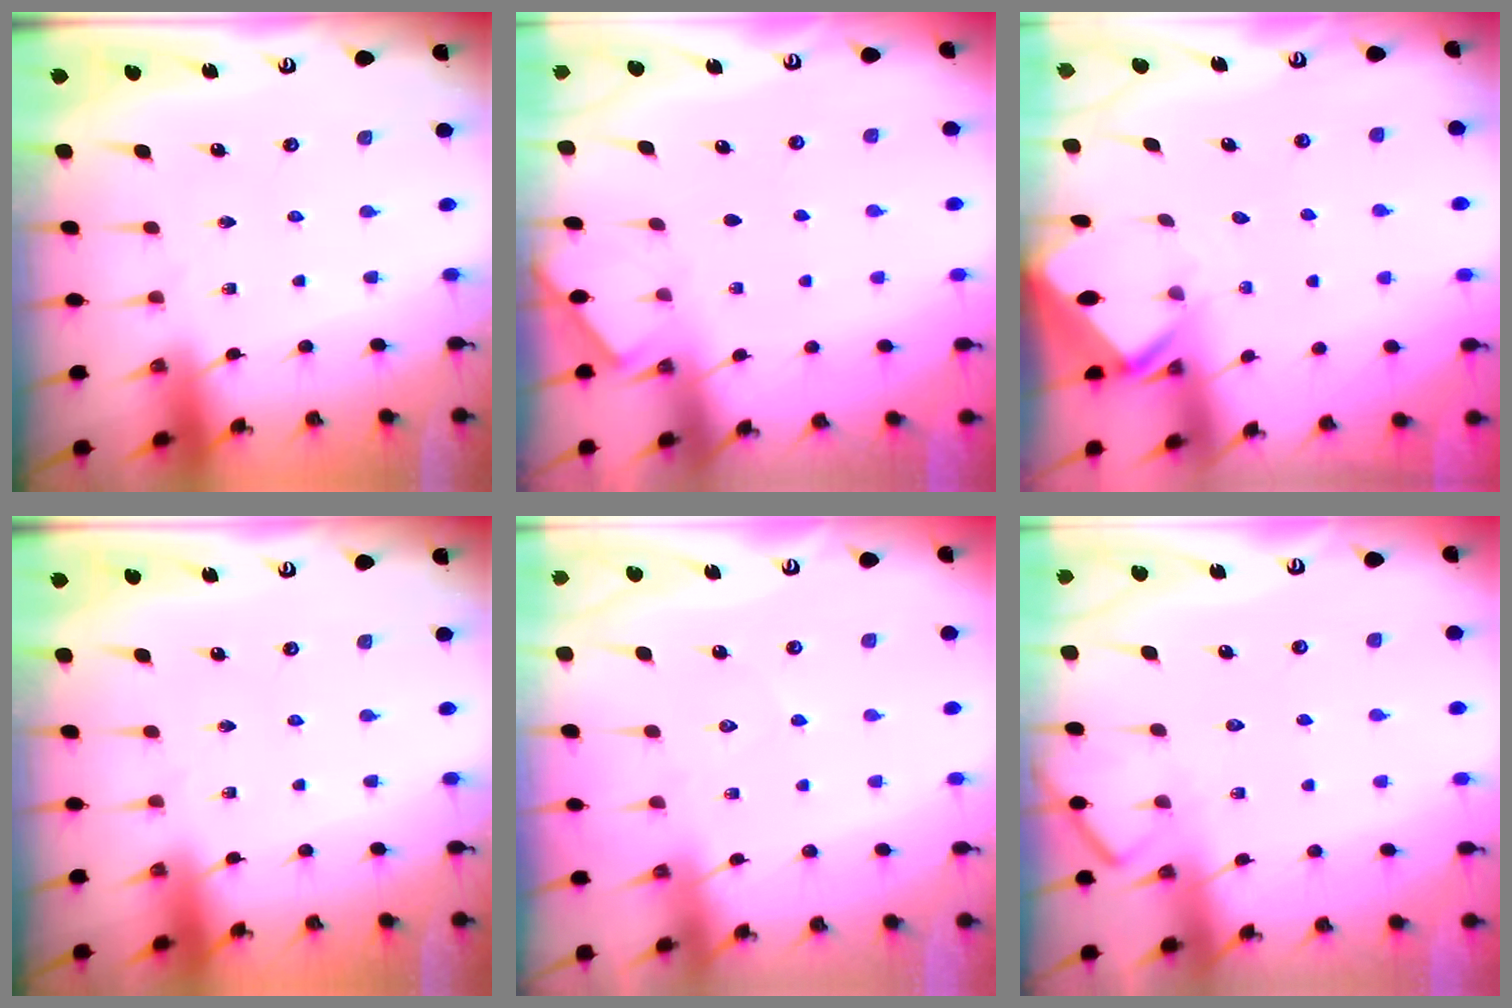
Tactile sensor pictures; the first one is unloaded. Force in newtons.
{"total": 2.0, "press": 1.9, "slide": 0.3}
{"total": 2.8, "press": 2.8, "slide": 0.2}
{"total": 0.0}
{"total": 4.2, "press": 4.2, "slide": 0.5}
{"total": 6.7, "press": 6.7, "slide": 0.7}